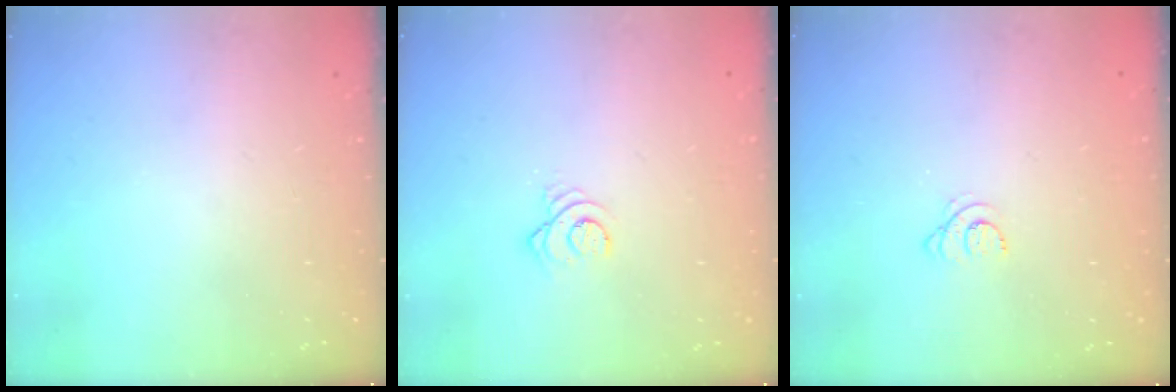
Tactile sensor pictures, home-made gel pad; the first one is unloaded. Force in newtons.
{"total": 3.3, "press": 3.3, "slide": 0.2}
{"total": 4.1, "press": 4.1, "slide": 0.5}